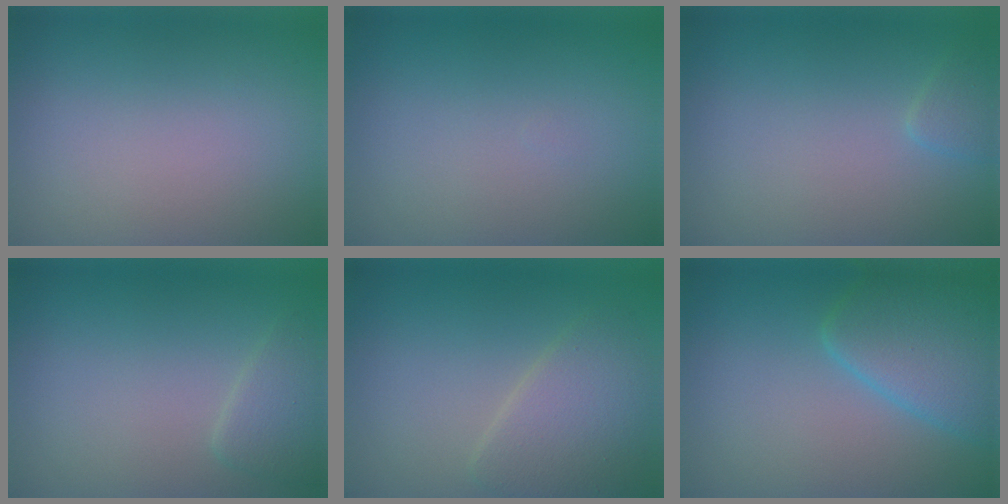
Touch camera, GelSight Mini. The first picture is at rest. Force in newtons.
{"total": 0.0}
{"total": 1.0, "press": 1.0, "slide": 0.0}
{"total": 1.9, "press": 1.9, "slide": 0.1}
{"total": 4.0, "press": 4.0, "slide": 0.2}
{"total": 5.0, "press": 5.0, "slide": 0.3}